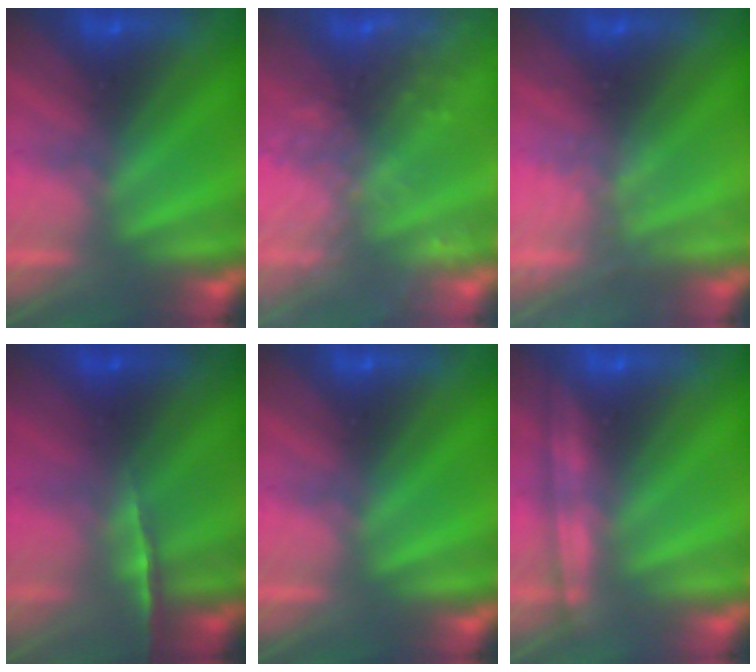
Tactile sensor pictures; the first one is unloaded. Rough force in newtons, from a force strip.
{"total": 8.1}
{"total": 2.2}
{"total": 1.7}
{"total": 0.0}
{"total": 1.2}